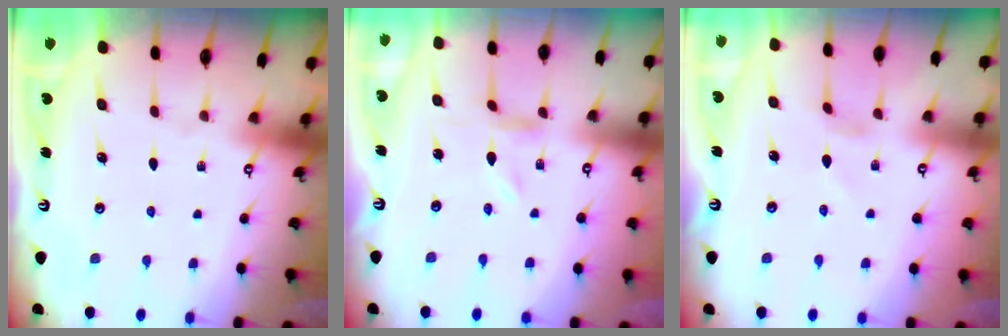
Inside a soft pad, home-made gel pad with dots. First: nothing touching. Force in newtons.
{"total": 0.0}
{"total": 1.9, "press": 1.9, "slide": 0.4}